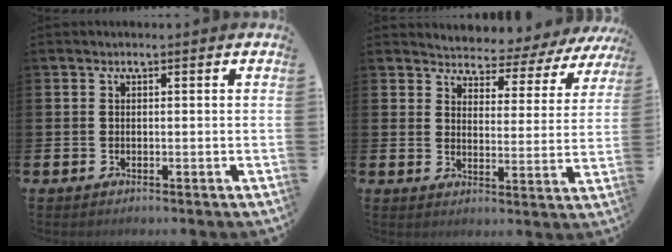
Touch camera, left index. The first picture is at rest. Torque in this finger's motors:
{"motor_torque": [1.52, -0.62, 0.30, 0.06]}